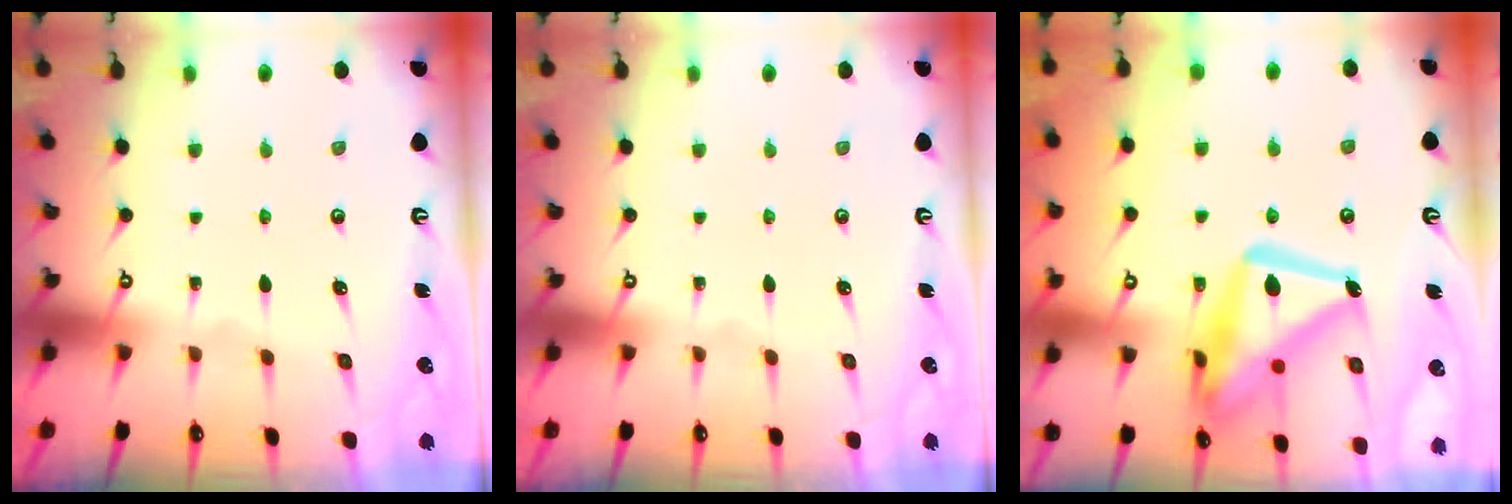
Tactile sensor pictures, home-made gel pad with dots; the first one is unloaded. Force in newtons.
{"total": 0.0}
{"total": 20.8, "press": 20.8, "slide": 1.5}